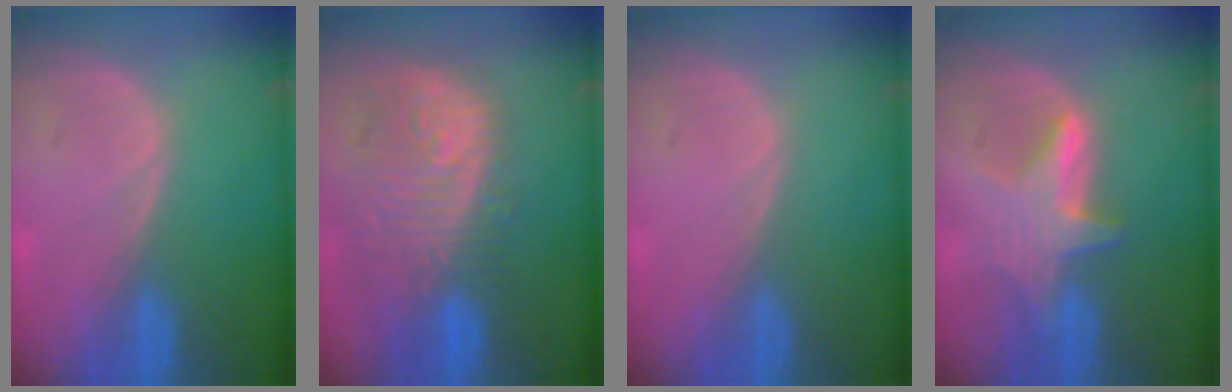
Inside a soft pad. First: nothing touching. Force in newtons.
{"total": 12.0, "press": 10.7, "slide": 5.5}
{"total": 0.0}
{"total": 6.3, "press": 6.1, "slide": 1.7}